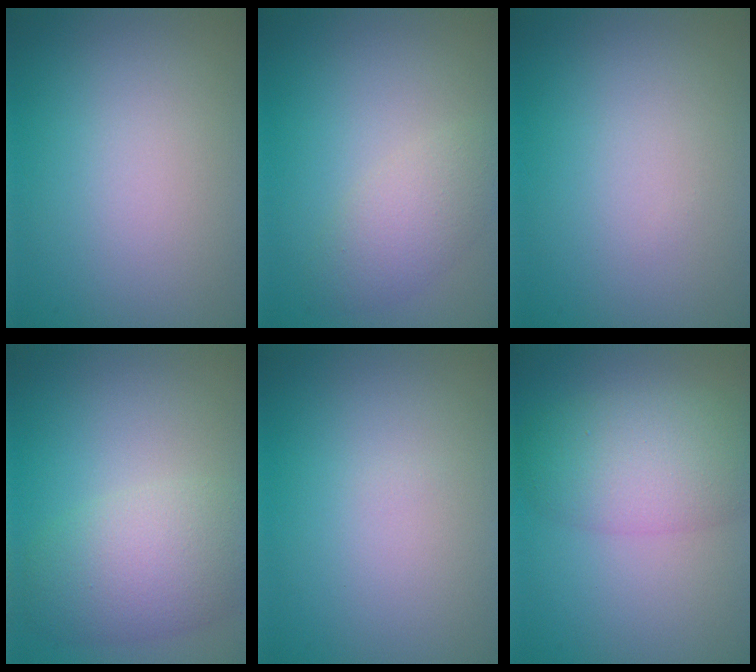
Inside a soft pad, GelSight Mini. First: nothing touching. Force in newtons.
{"total": 2.9, "press": 2.9, "slide": 0.1}
{"total": 0.0}
{"total": 5.5, "press": 5.5, "slide": 0.3}
{"total": 0.0}
{"total": 5.9, "press": 5.9, "slide": 0.4}